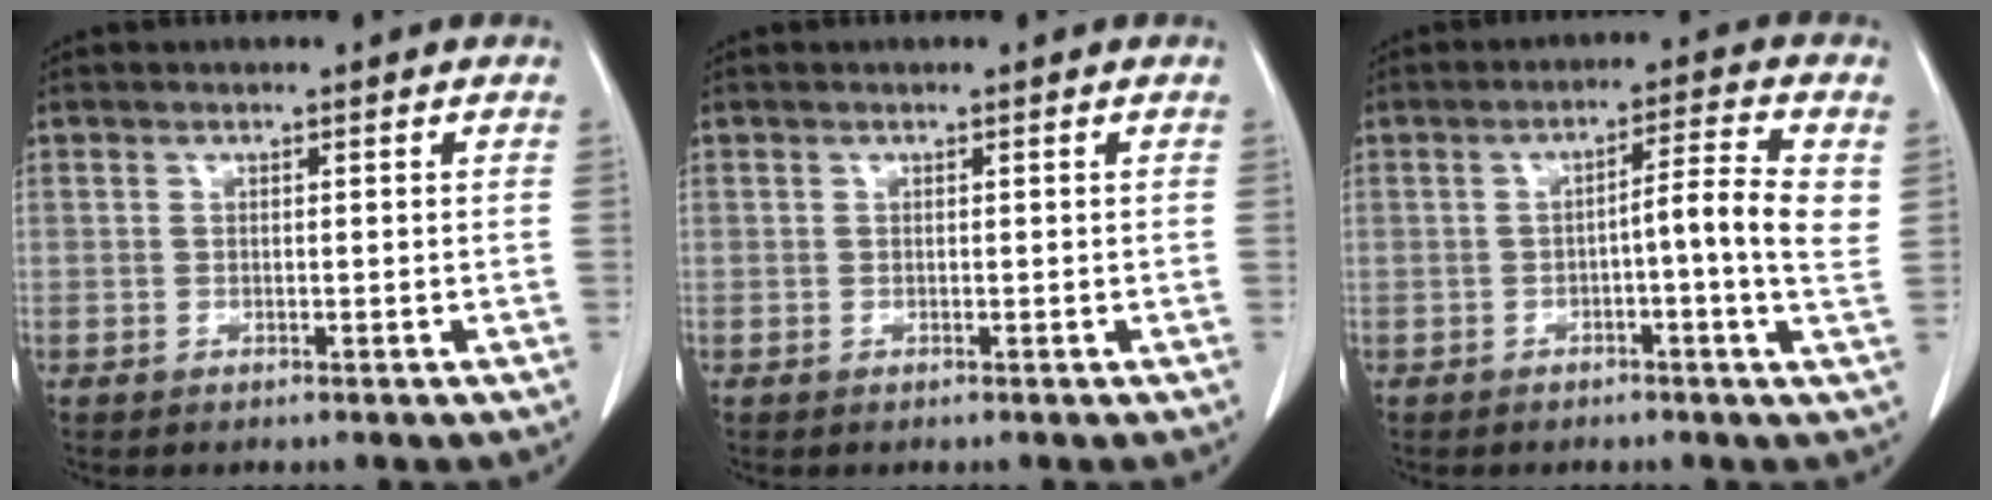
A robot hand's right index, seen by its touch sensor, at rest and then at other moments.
{"total": 0.0}
{"total": 7.3, "force": [0.3, -0.1, 7.2], "torque": [-0.105, 0.016, -0.001]}